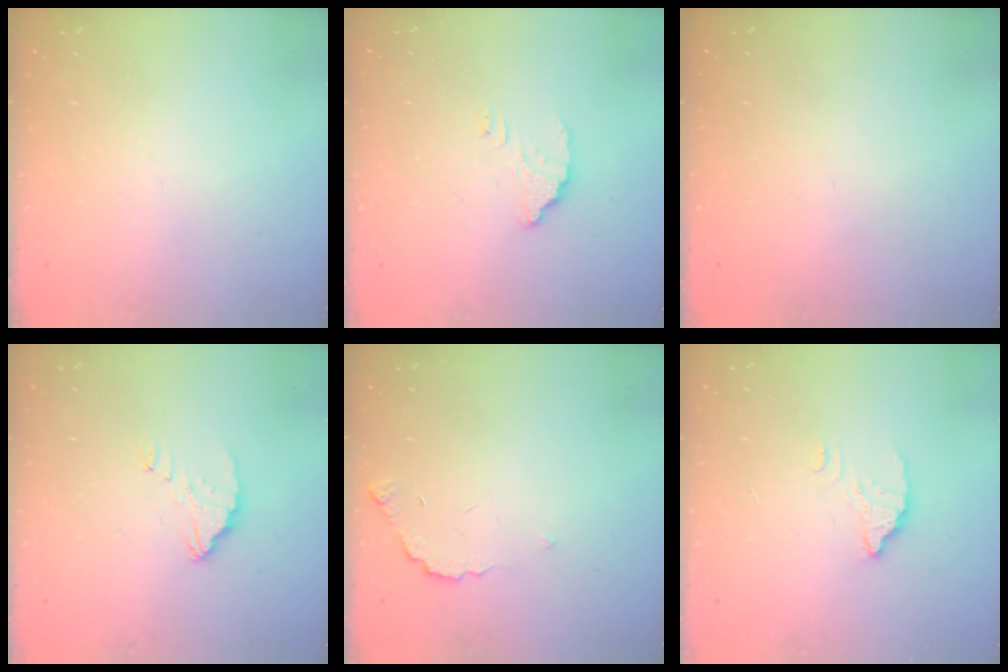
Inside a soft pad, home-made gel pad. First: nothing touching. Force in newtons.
{"total": 3.4, "press": 3.4, "slide": 0.0}
{"total": 2.1, "press": 2.1, "slide": 0.1}
{"total": 3.1, "press": 3.0, "slide": 0.2}
{"total": 3.4, "press": 3.4, "slide": 0.2}
{"total": 3.0, "press": 3.0, "slide": 0.1}